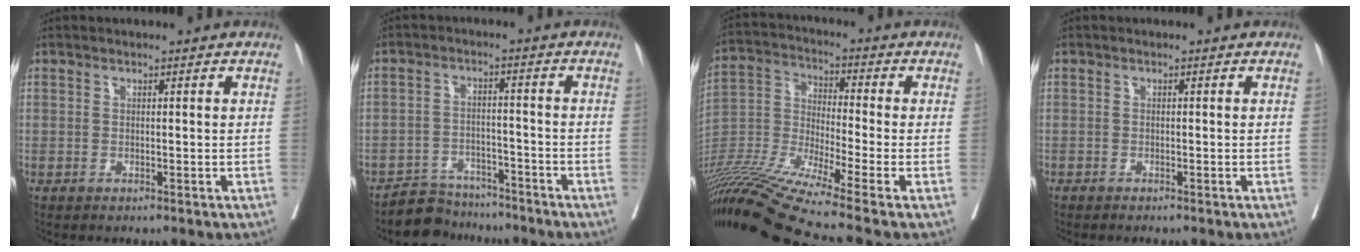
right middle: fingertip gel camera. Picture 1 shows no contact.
{"total": 6.2, "force": [-5.7, 2.4, -0.4], "torque": [0.015, 0.015, -0.096]}
{"total": 18.7, "force": [-15.2, -2.4, 10.6], "torque": [-0.230, -0.028, -0.285]}
{"total": 1.1, "force": [-1.0, 0.0, 0.4], "torque": [-0.006, 0.000, -0.016]}